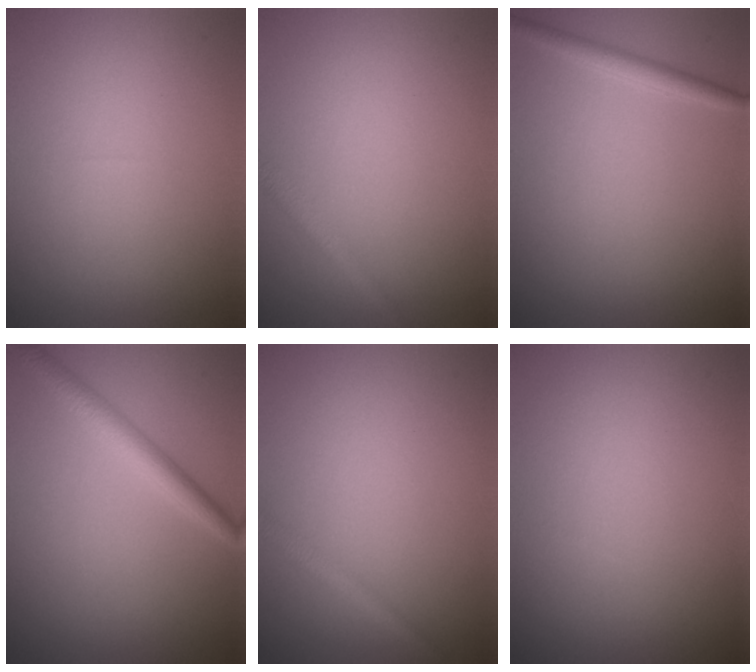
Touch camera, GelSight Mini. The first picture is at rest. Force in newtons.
{"total": 1.6, "press": 1.6, "slide": 0.1}
{"total": 1.6, "press": 1.6, "slide": 0.0}
{"total": 2.7, "press": 2.7, "slide": 0.1}
{"total": 1.5, "press": 1.5, "slide": 0.0}
{"total": 0.0}